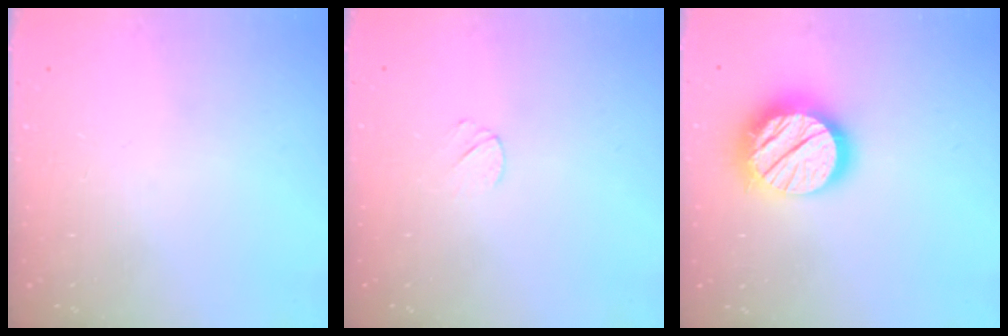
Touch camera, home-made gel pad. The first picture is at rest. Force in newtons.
{"total": 4.8, "press": 4.7, "slide": 0.9}
{"total": 19.1, "press": 19.0, "slide": 1.6}